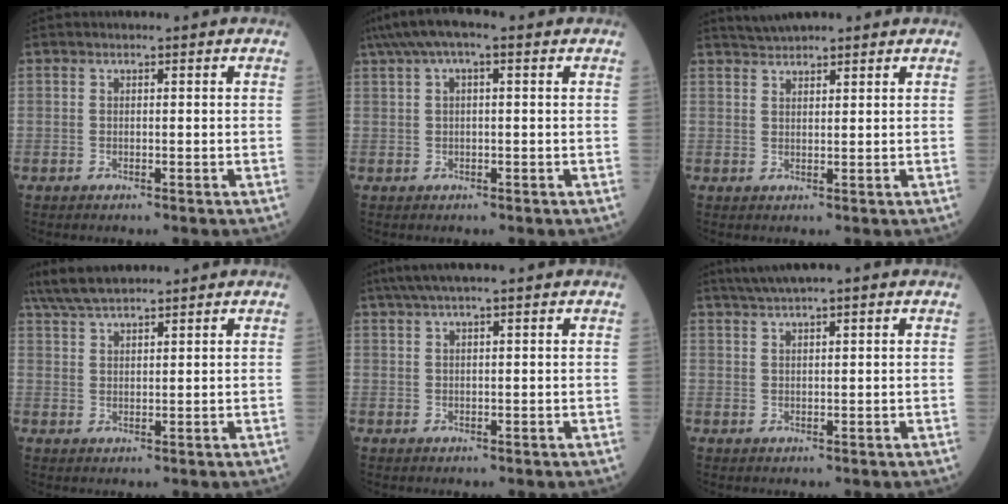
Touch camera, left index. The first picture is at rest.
{"total": 6.0, "force": [3.2, 1.4, 4.8], "torque": [-0.097, 0.042, 0.054]}
{"total": 3.7, "force": [3.4, 0.6, 1.3], "torque": [-0.030, 0.030, 0.062]}
{"total": 7.6, "force": [6.7, 1.0, 3.5], "torque": [-0.072, 0.029, 0.127]}
{"total": 4.9, "force": [3.8, -0.5, 3.1], "torque": [-0.057, 0.033, 0.070]}
{"total": 4.6, "force": [3.5, -0.2, 3.0], "torque": [-0.061, 0.027, 0.064]}